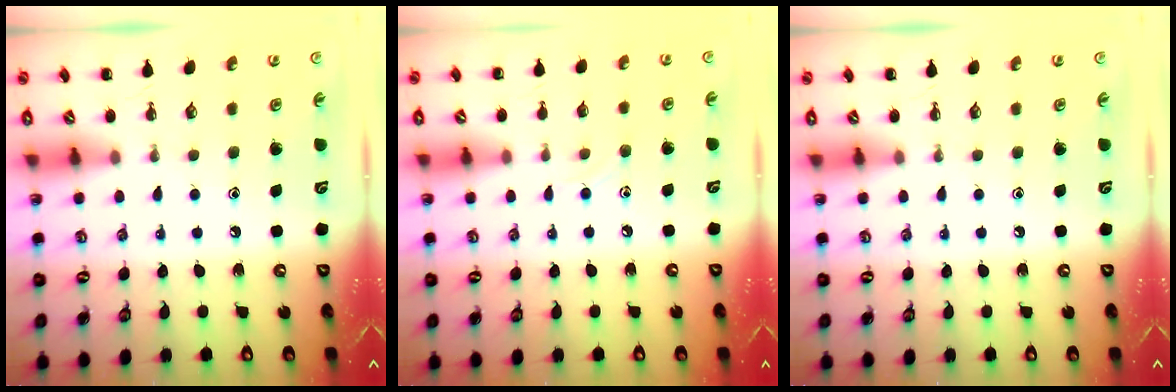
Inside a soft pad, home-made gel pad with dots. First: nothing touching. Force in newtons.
{"total": 3.1, "press": 3.0, "slide": 1.0}
{"total": 0.0}